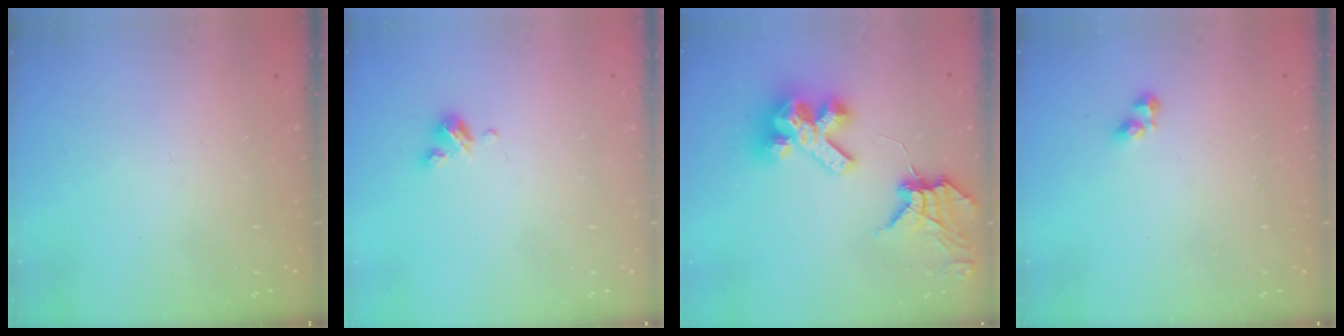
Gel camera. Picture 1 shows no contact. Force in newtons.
{"total": 4.0, "press": 4.0, "slide": 0.3}
{"total": 14.1, "press": 14.0, "slide": 1.7}
{"total": 2.8, "press": 2.8, "slide": 0.3}